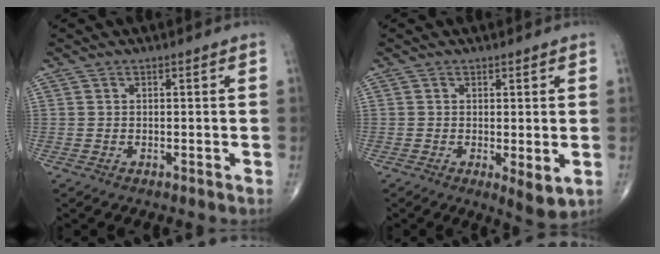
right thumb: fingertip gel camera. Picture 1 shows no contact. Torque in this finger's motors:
{"motor_torque": [0.01, 0.10, -0.24, -0.25, 0.03]}